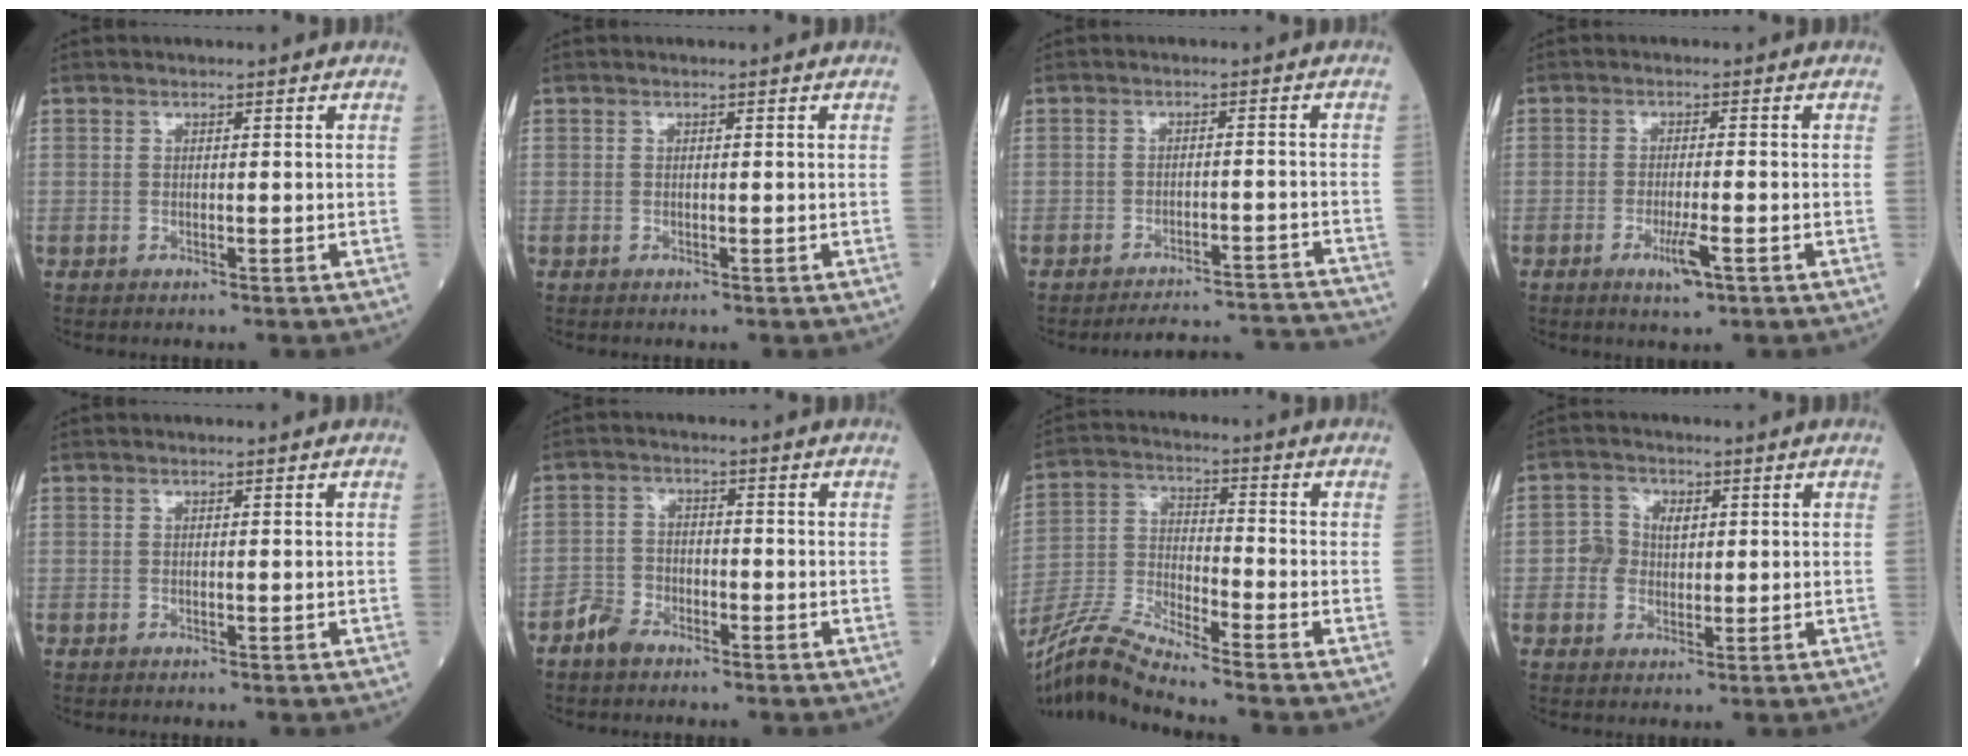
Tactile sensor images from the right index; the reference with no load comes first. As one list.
[{"total": 0.0}, {"total": 12.5, "force": [-12.5, -0.3, 0.5], "torque": [0.009, 0.016, -0.153]}, {"total": 3.7, "force": [-1.8, 0.4, 3.2], "torque": [-0.060, -0.006, -0.031]}, {"total": 0.0}, {"total": 3.6, "force": [-2.9, 1.8, 1.1], "torque": [-0.023, 0.006, -0.056]}, {"total": 10.3, "force": [-9.3, -1.5, 4.1], "torque": [-0.093, -0.014, -0.183]}, {"total": 3.9, "force": [0.4, 3.6, 1.5], "torque": [-0.020, 0.013, 0.005]}]